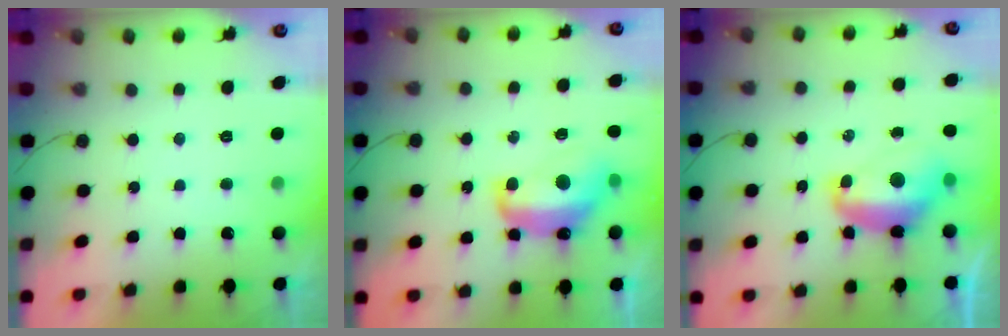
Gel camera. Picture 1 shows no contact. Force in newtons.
{"total": 13.1, "press": 13.1, "slide": 1.3}
{"total": 11.3, "press": 11.2, "slide": 1.1}